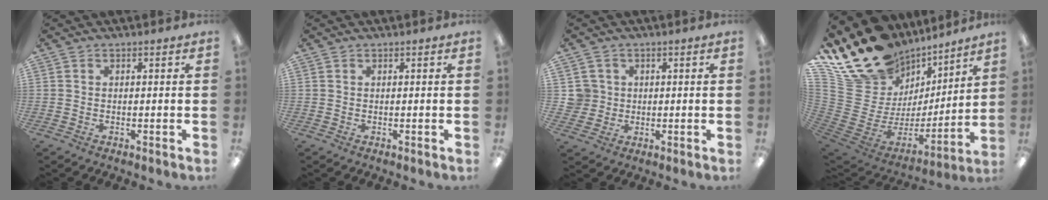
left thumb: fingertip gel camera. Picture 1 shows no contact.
{"total": 0.0}
{"total": 4.8, "force": [0.9, 4.7, 0.3], "torque": [-0.014, 0.007, 0.018]}
{"total": 20.5, "force": [14.8, 12.7, 6.4], "torque": [-0.117, -0.121, 0.302]}